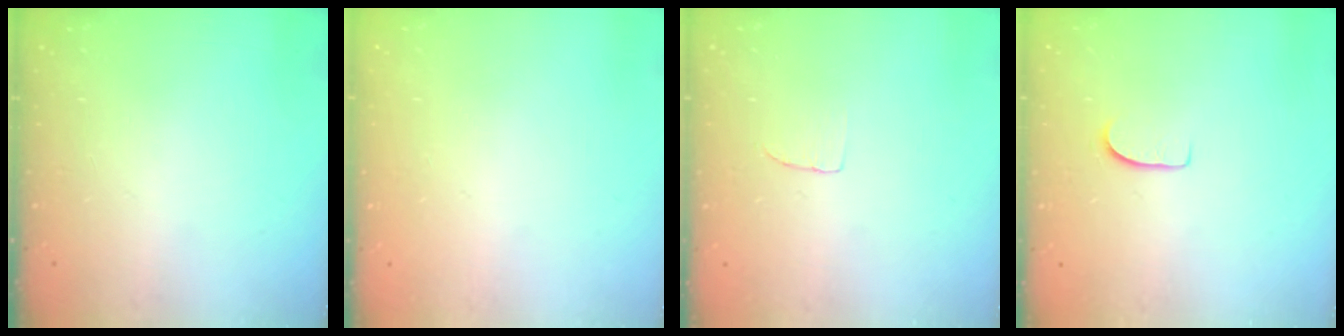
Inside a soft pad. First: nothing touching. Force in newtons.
{"total": 0.0}
{"total": 2.7, "press": 2.7, "slide": 0.2}
{"total": 6.1, "press": 6.1, "slide": 0.5}